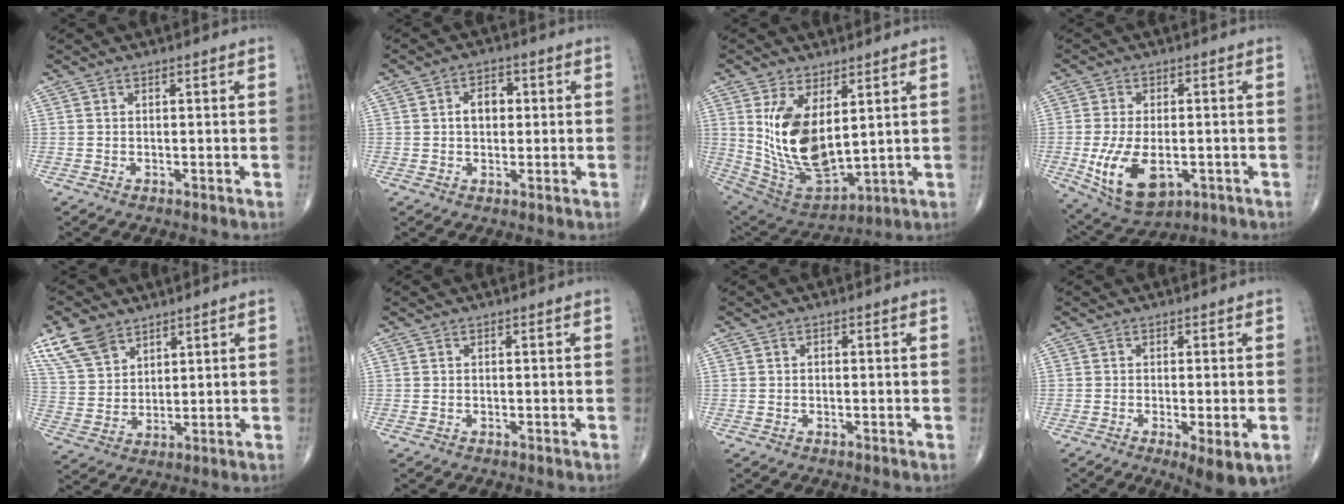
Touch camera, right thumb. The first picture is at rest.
{"total": 4.7, "force": [0.6, 3.4, 3.2], "torque": [-0.038, 0.010, 0.005]}
{"total": 16.2, "force": [3.6, 8.3, 13.4], "torque": [-0.236, -0.025, 0.098]}
{"total": 12.8, "force": [-3.3, 7.1, 10.1], "torque": [-0.183, -0.006, -0.039]}
{"total": 9.3, "force": [6.2, 5.6, 4.1], "torque": [-0.069, -0.018, 0.129]}
{"total": 0.0}
{"total": 0.5, "force": [0.0, 0.4, 0.3], "torque": [-0.002, 0.002, -0.002]}
{"total": 6.5, "force": [-2.2, 1.7, 5.9], "torque": [-0.093, -0.019, -0.032]}